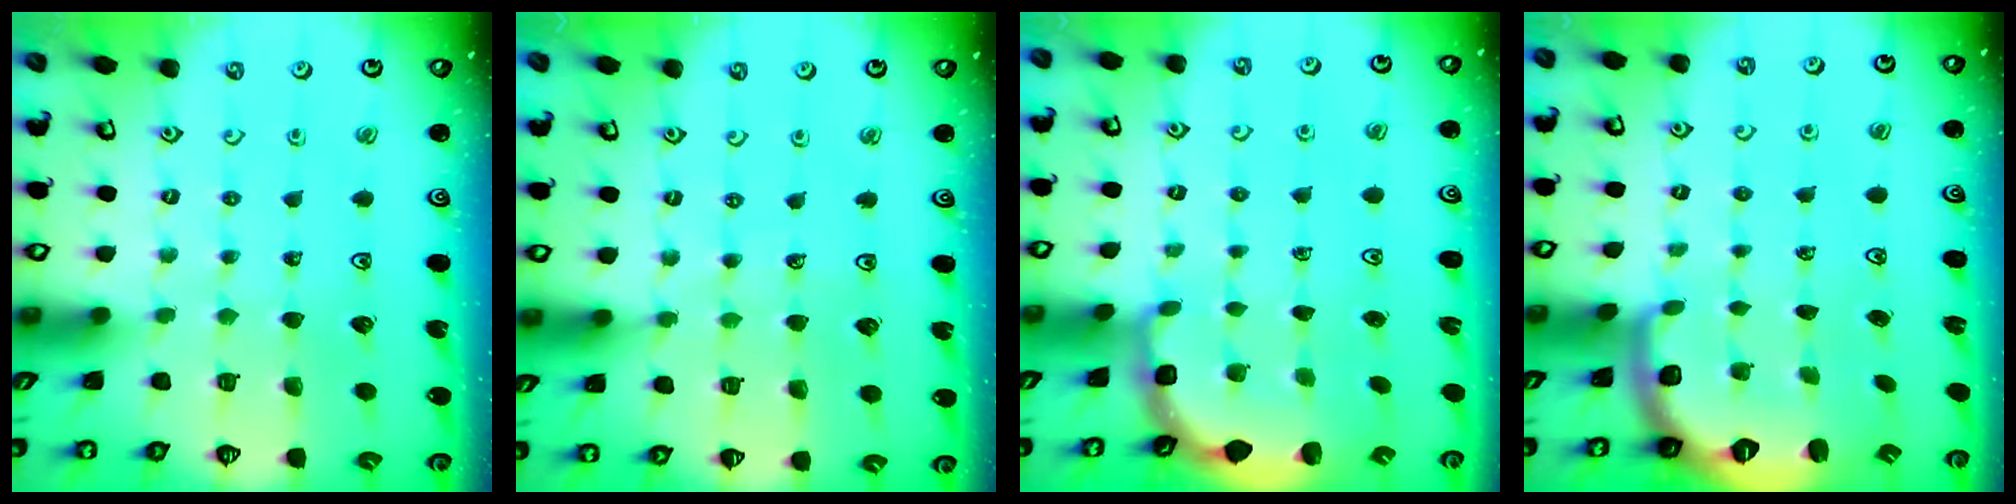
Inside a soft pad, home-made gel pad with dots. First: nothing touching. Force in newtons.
{"total": 5.8, "press": 5.5, "slide": 1.6}
{"total": 3.0, "press": 2.6, "slide": 1.5}
{"total": 2.5, "press": 1.9, "slide": 1.6}